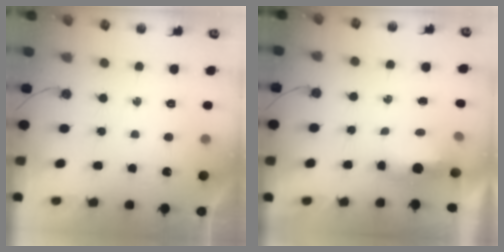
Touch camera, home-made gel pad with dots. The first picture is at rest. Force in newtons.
{"total": 5.0, "press": 4.8, "slide": 1.2}